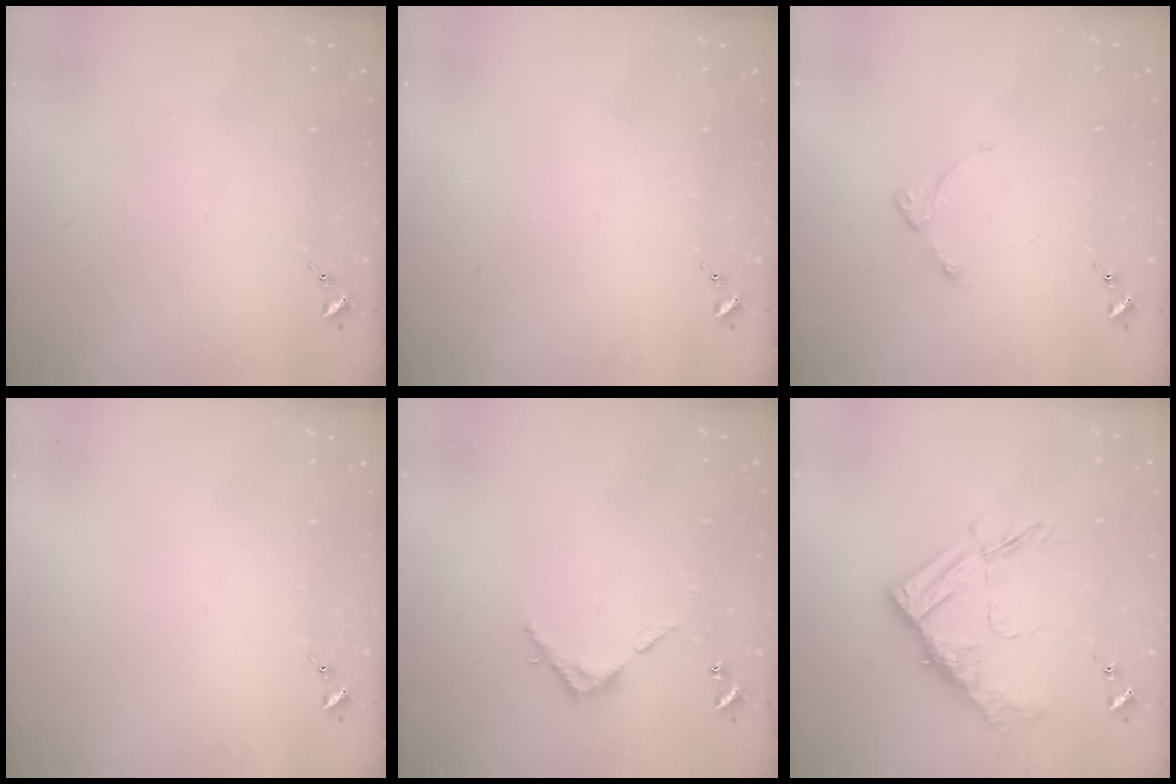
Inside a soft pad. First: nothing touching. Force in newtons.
{"total": 0.0}
{"total": 2.8, "press": 2.7, "slide": 0.5}
{"total": 0.0}
{"total": 4.5, "press": 4.5, "slide": 0.4}
{"total": 14.1, "press": 14.0, "slide": 1.1}